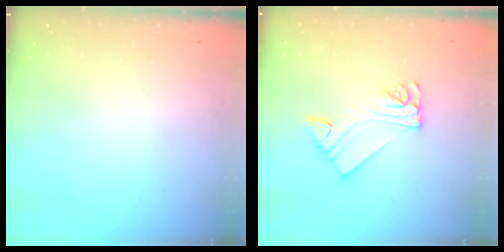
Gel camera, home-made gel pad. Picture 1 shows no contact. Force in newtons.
{"total": 9.7, "press": 9.7, "slide": 0.9}